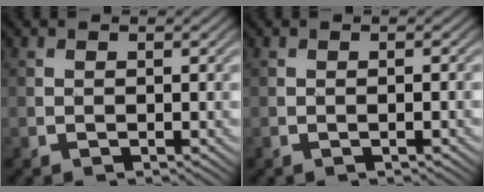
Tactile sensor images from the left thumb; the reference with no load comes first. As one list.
[{"total": 0.7, "force": [-0.3, 0.0, 0.7], "torque": [-0.012, 0.001, -0.005]}]